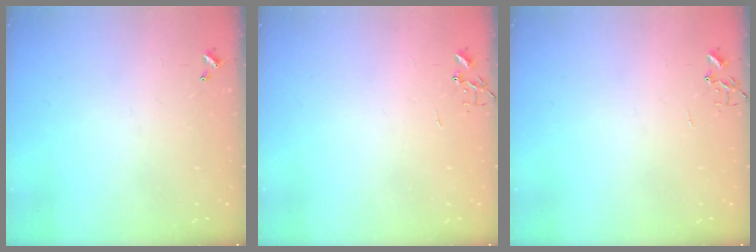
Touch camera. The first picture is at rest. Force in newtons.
{"total": 0.0}
{"total": 0.0}